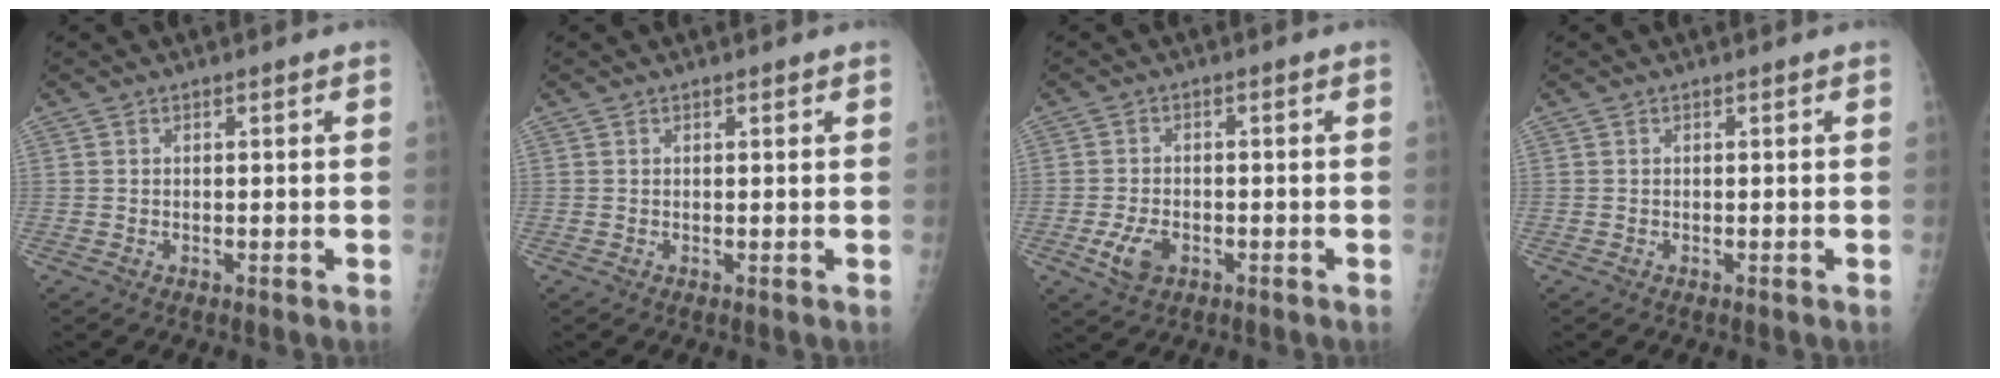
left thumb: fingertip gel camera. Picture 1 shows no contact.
{"total": 0.6, "force": [0.4, 0.2, 0.4], "torque": [-0.005, -0.001, 0.006]}
{"total": 4.8, "force": [-1.9, 3.0, 3.2], "torque": [-0.064, 0.004, -0.031]}
{"total": 0.0}